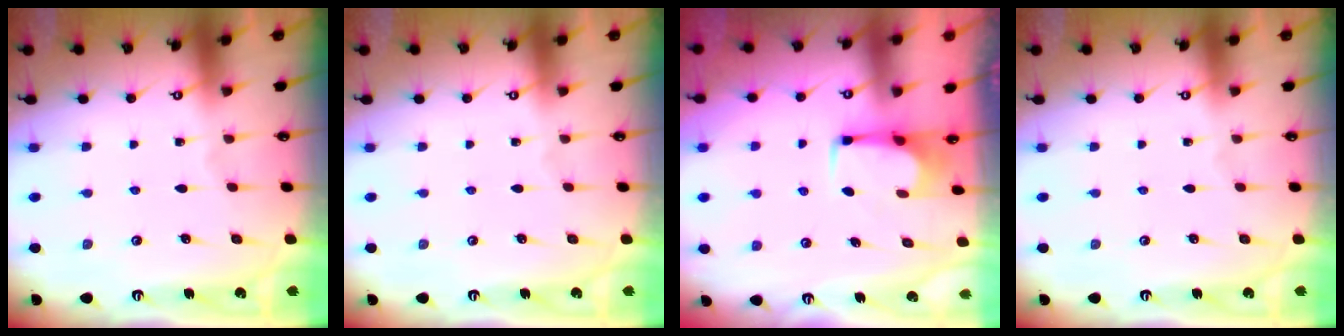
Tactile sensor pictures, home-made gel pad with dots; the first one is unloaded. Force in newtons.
{"total": 0.0}
{"total": 2.7, "press": 2.7, "slide": 0.4}
{"total": 0.0}